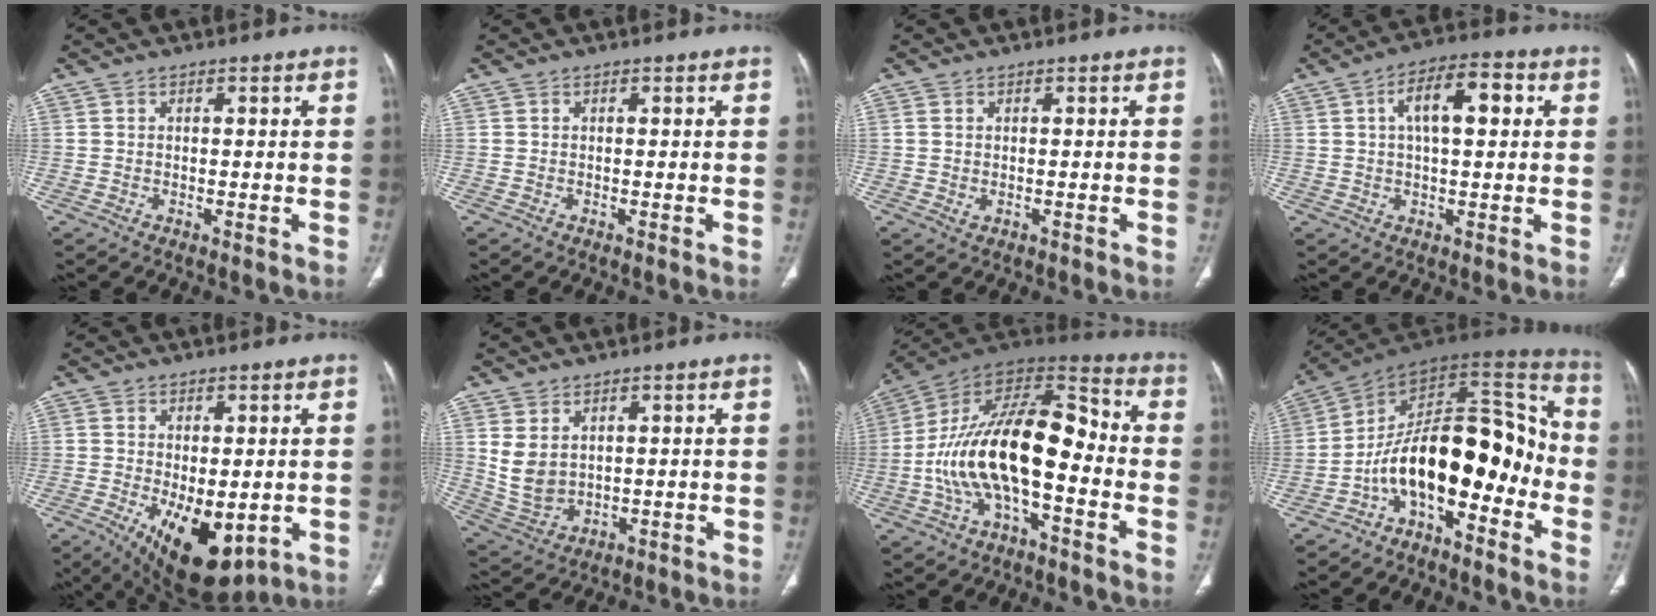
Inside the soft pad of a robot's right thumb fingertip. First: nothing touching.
{"total": 0.0}
{"total": 1.1, "force": [0.0, 0.8, 0.7], "torque": [-0.020, -0.004, 0.007]}
{"total": 10.0, "force": [2.5, 4.3, 8.6], "torque": [-0.132, 0.019, 0.034]}
{"total": 13.7, "force": [-4.1, 7.0, 11.1], "torque": [-0.162, -0.017, -0.039]}
{"total": 7.1, "force": [1.9, 5.1, 4.5], "torque": [-0.083, -0.011, 0.062]}
{"total": 21.6, "force": [-4.1, 10.0, 18.7], "torque": [-0.318, 0.062, -0.073]}
{"total": 18.5, "force": [-6.9, 9.3, 14.4], "torque": [-0.186, 0.114, -0.122]}